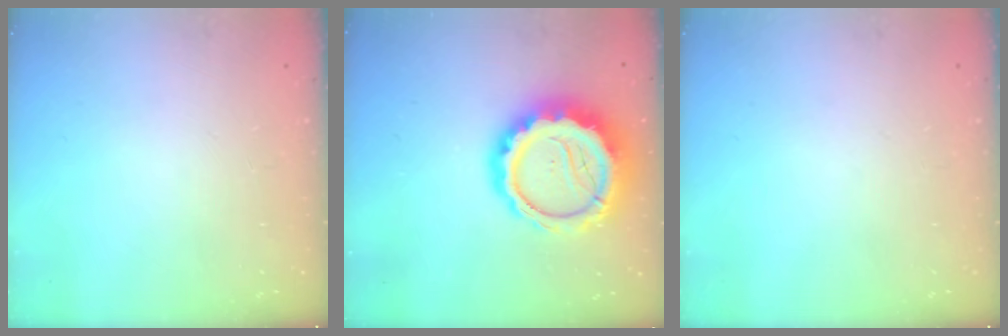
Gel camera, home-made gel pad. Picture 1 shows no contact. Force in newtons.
{"total": 15.9, "press": 15.5, "slide": 3.4}
{"total": 0.0}